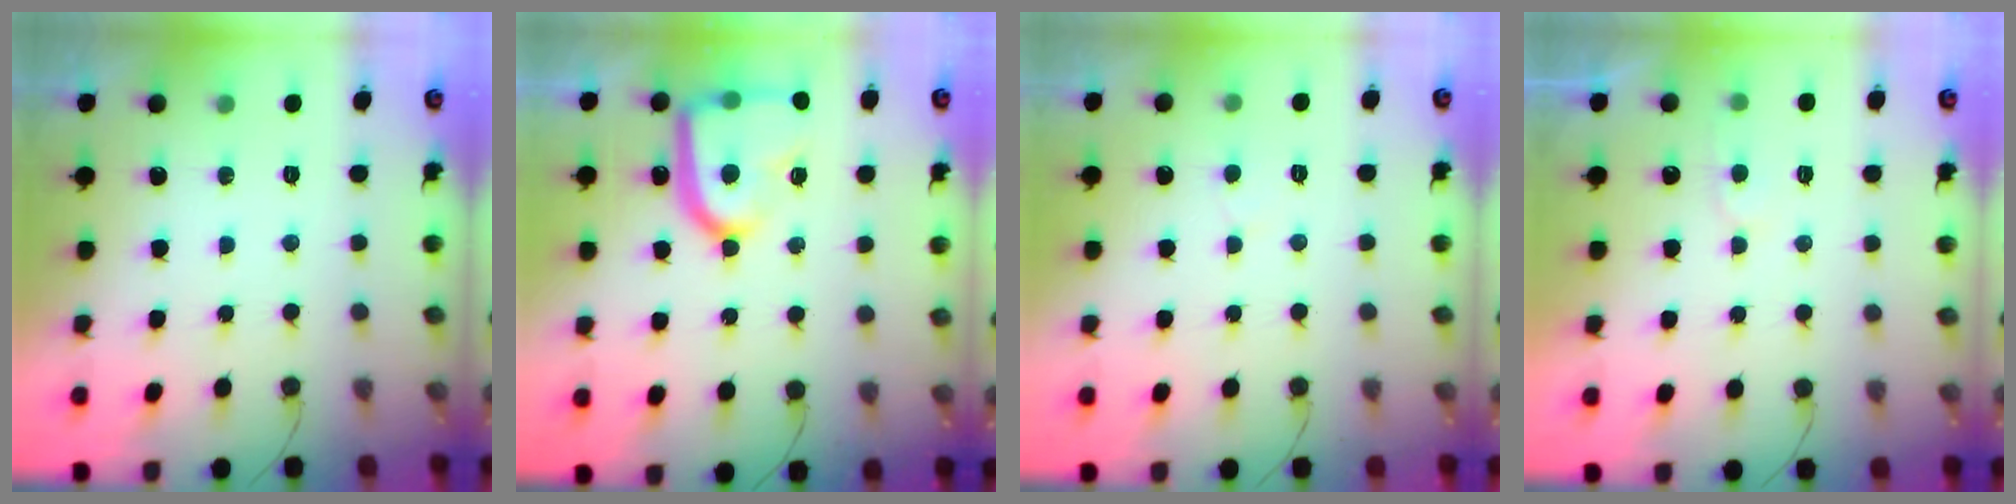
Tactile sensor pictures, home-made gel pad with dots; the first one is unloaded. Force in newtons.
{"total": 18.1, "press": 18.0, "slide": 1.7}
{"total": 2.9, "press": 2.9, "slide": 0.3}
{"total": 4.2, "press": 4.2, "slide": 0.4}